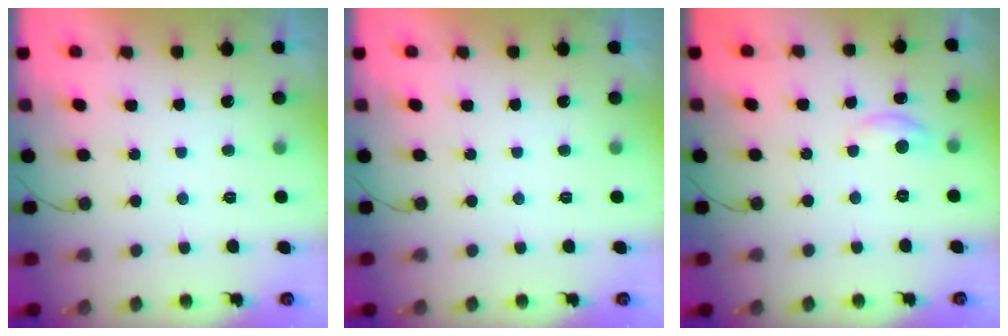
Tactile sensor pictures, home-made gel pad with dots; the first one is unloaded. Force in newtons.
{"total": 0.0}
{"total": 4.2, "press": 4.1, "slide": 0.4}